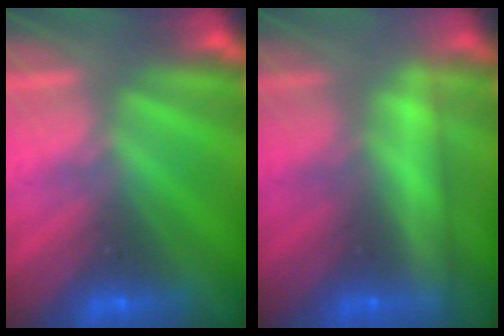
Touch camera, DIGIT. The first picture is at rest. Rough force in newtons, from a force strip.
{"total": 2.4}